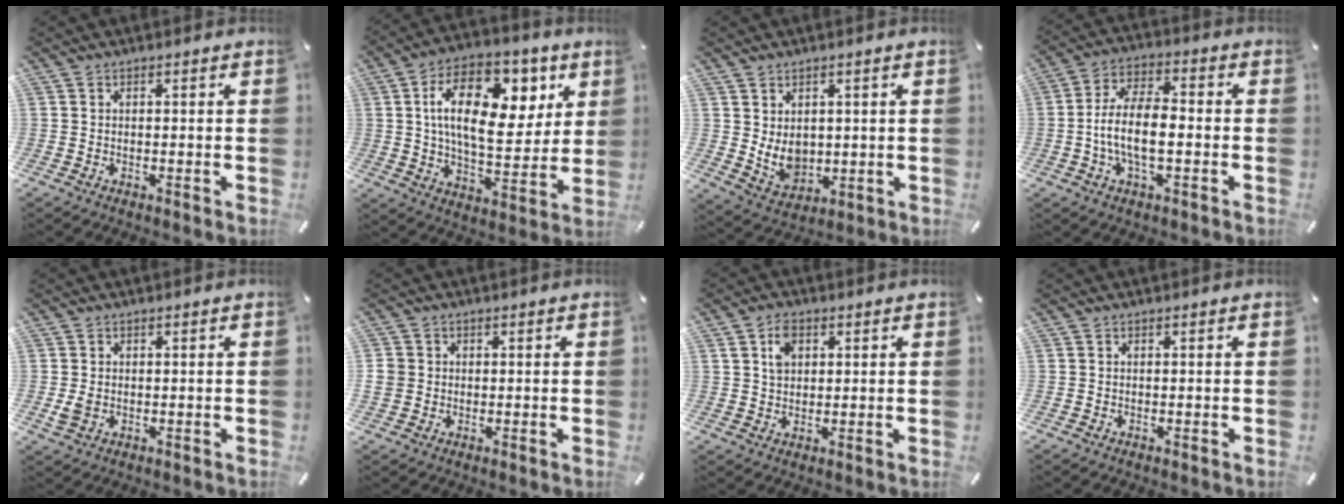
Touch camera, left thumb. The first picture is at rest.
{"total": 20.2, "force": [6.5, 11.5, 15.3], "torque": [-0.243, -0.009, 0.107]}
{"total": 6.6, "force": [2.0, 5.5, 3.1], "torque": [-0.060, -0.019, 0.039]}
{"total": 10.3, "force": [-2.4, 4.7, 8.8], "torque": [-0.181, 0.008, -0.045]}
{"total": 2.4, "force": [-0.1, 2.0, 1.4], "torque": [-0.017, 0.001, -0.002]}
{"total": 3.0, "force": [0.2, 2.9, 0.3], "torque": [-0.009, 0.005, 0.004]}
{"total": 5.0, "force": [1.9, 3.6, 2.9], "torque": [-0.052, 0.001, 0.032]}
{"total": 0.0}